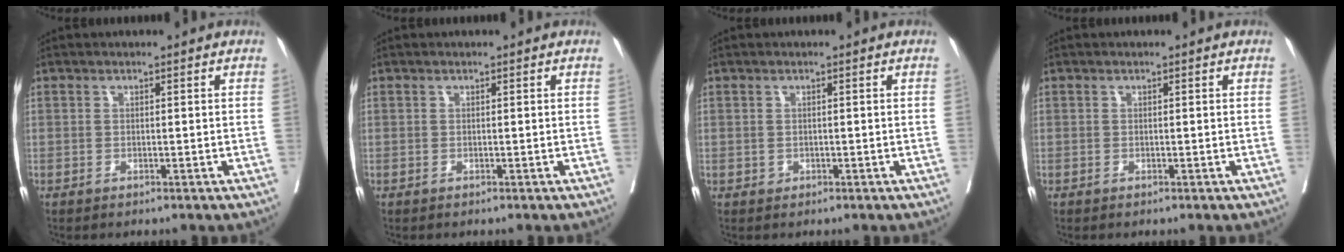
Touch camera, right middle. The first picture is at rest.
{"total": 0.0}
{"total": 0.6, "force": [-0.2, 0.5, 0.2], "torque": [-0.001, 0.002, -0.001]}
{"total": 0.0}